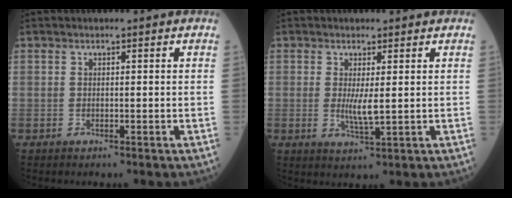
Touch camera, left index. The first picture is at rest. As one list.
[{"total": 3.1, "force": [0.3, 0.4, 3.1], "torque": [-0.061, -0.007, 0.009]}]